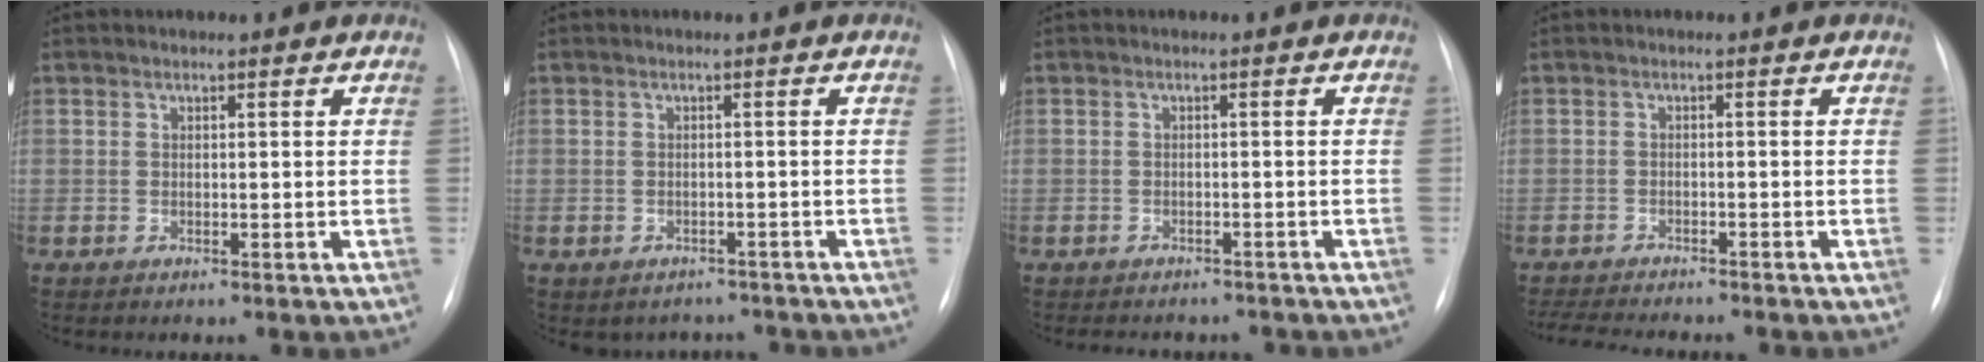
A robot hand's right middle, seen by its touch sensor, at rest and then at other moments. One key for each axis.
{"total": 4.5, "fx": -3.8, "fy": 2.4, "fz": 0.1, "tx": 0.006, "ty": 0.018, "tz": -0.043}
{"total": 6.7, "fx": -5.9, "fy": 2.7, "fz": 1.5, "tx": -0.015, "ty": 0.007, "tz": -0.065}
{"total": 10.2, "fx": -9.2, "fy": 1.7, "fz": 4.2, "tx": -0.061, "ty": -0.011, "tz": -0.129}